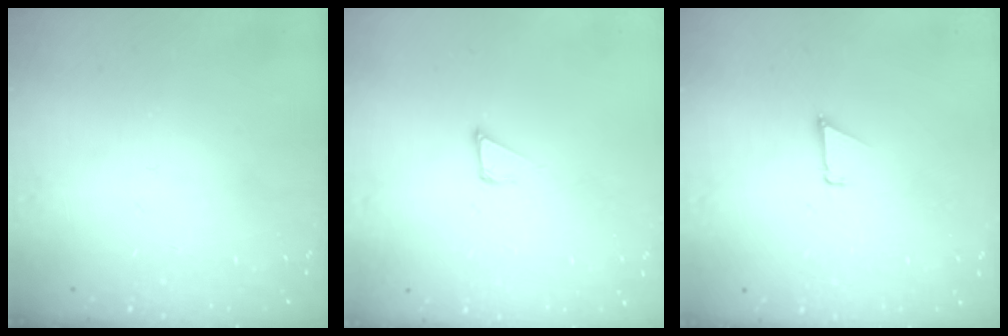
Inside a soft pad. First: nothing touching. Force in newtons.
{"total": 2.8, "press": 2.8, "slide": 0.1}
{"total": 0.7, "press": 0.7, "slide": 0.1}